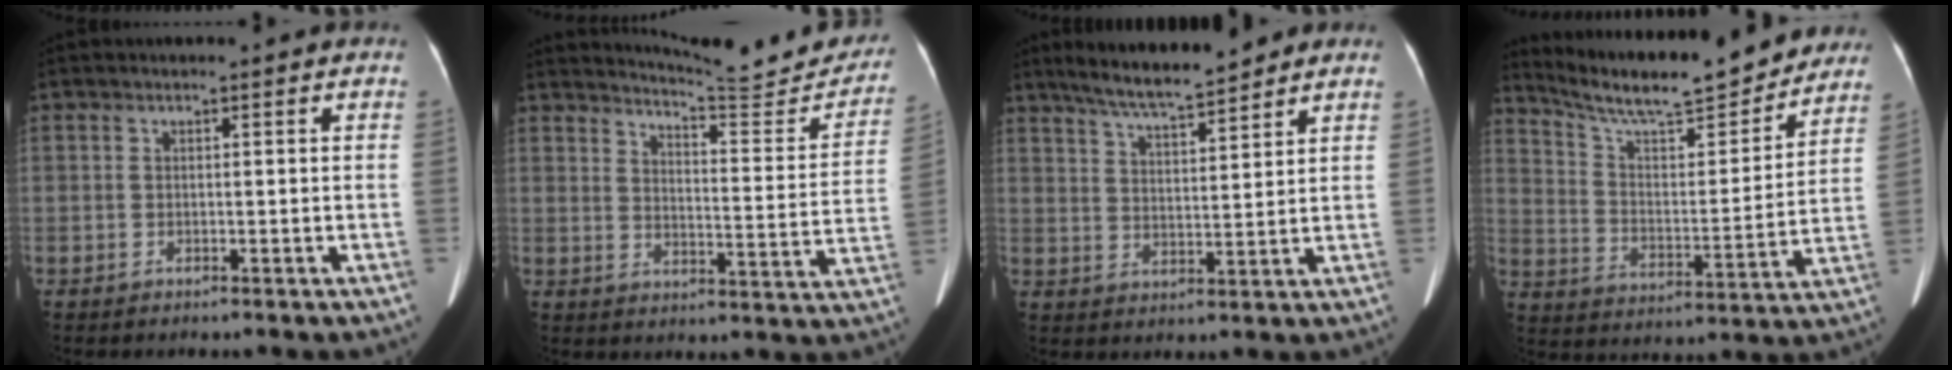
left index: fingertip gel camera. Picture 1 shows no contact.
{"total": 17.0, "force": [16.4, 1.4, 4.4], "torque": [-0.051, -0.070, 0.195]}
{"total": 9.8, "force": [8.5, 1.1, 4.7], "torque": [-0.078, 0.014, 0.144]}
{"total": 21.9, "force": [19.6, 3.7, 8.9], "torque": [-0.144, -0.002, 0.288]}